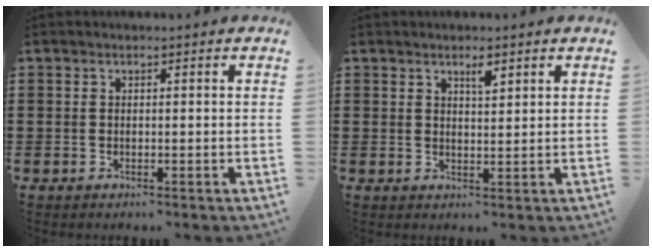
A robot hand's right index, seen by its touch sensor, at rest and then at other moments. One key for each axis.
{"total": 2.1, "fx": 1.5, "fy": 0.5, "fz": 1.4, "tx": -0.023, "ty": 0.000, "tz": 0.024}